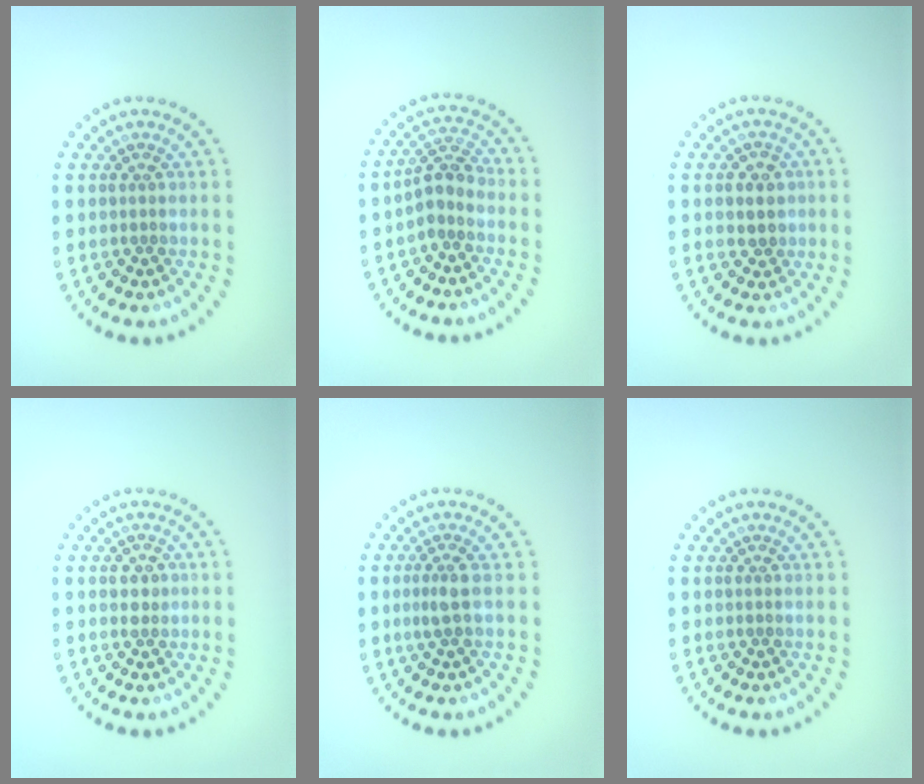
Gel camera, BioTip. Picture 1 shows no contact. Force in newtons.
{"total": 2.6, "press": 2.1, "slide": 1.6}
{"total": 1.9, "press": 1.8, "slide": 0.4}
{"total": 1.3, "press": 1.3, "slide": 0.1}
{"total": 1.5, "press": 1.2, "slide": 0.9}
{"total": 0.0}